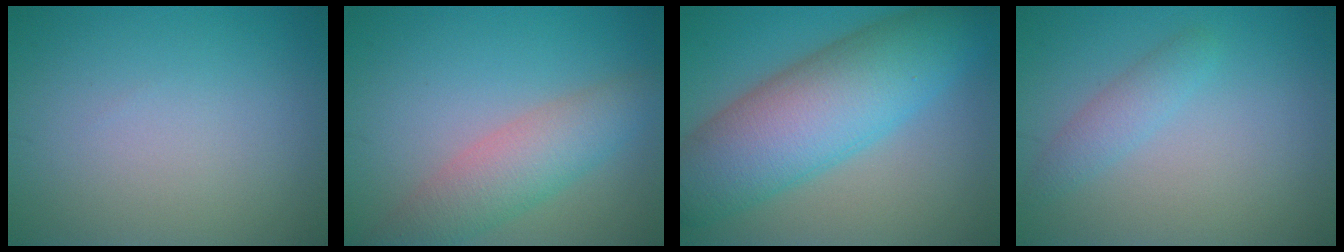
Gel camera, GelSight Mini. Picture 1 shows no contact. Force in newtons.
{"total": 4.7, "press": 4.7, "slide": 0.2}
{"total": 11.3, "press": 11.2, "slide": 0.1}
{"total": 1.9, "press": 1.9, "slide": 0.1}